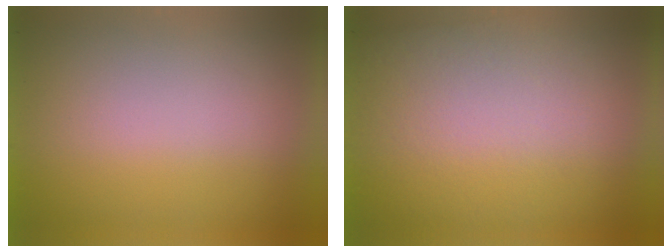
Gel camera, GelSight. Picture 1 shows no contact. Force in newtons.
{"total": 3.2}